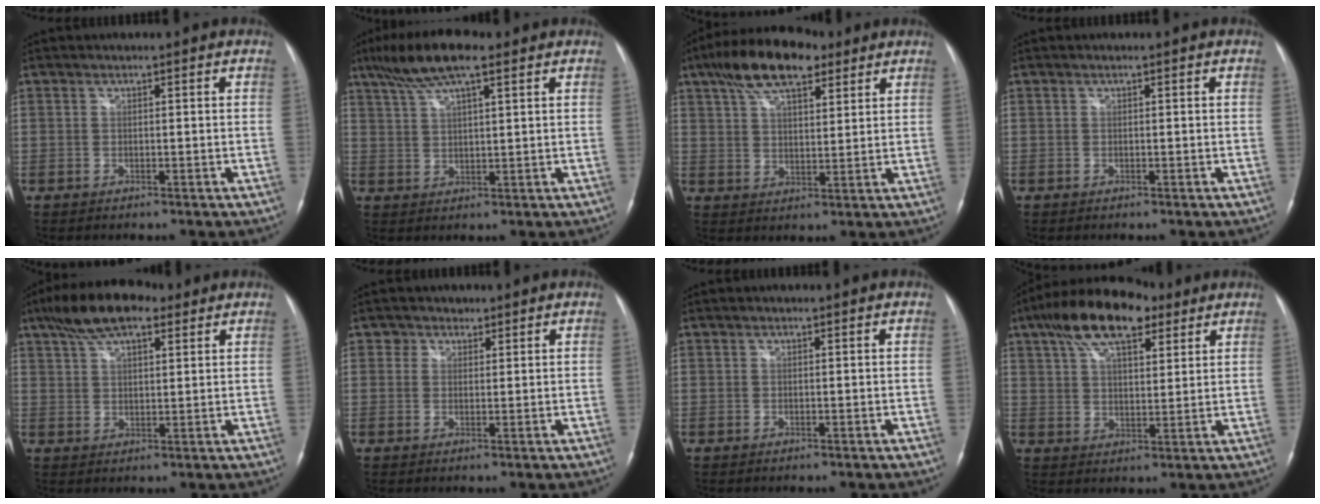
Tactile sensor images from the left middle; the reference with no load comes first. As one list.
[{"total": 9.5, "force": [6.4, 1.8, 6.8], "torque": [-0.134, 0.022, 0.113]}, {"total": 12.7, "force": [8.2, 4.7, 8.5], "torque": [-0.159, 0.030, 0.146]}, {"total": 0.0}, {"total": 10.8, "force": [7.2, 3.8, 7.1], "torque": [-0.135, 0.027, 0.126]}, {"total": 2.1, "force": [1.2, 1.7, -0.1], "torque": [0.012, 0.000, 0.012]}, {"total": 0.0}, {"total": 14.3, "force": [8.8, 5.4, 9.9], "torque": [-0.188, 0.036, 0.157]}]